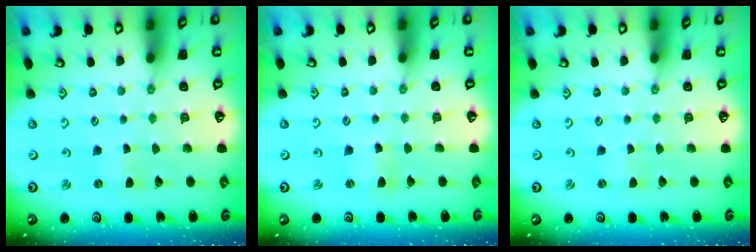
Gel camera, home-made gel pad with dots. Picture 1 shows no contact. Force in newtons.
{"total": 2.5, "press": 2.5, "slide": 0.2}
{"total": 0.0}